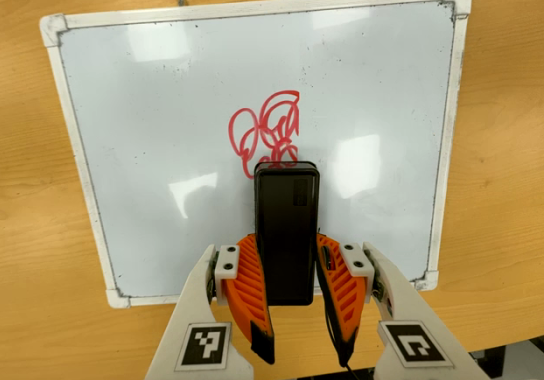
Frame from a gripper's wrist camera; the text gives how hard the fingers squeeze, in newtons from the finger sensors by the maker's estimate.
{"total": 8.1, "left": 5.9, "right": 10.4}